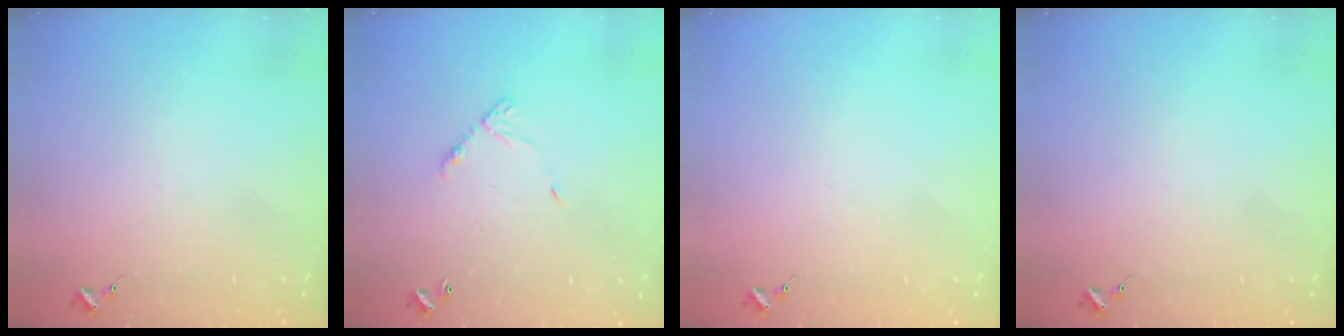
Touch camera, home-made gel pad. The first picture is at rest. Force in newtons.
{"total": 6.9, "press": 6.8, "slide": 0.6}
{"total": 0.0}
{"total": 0.0}